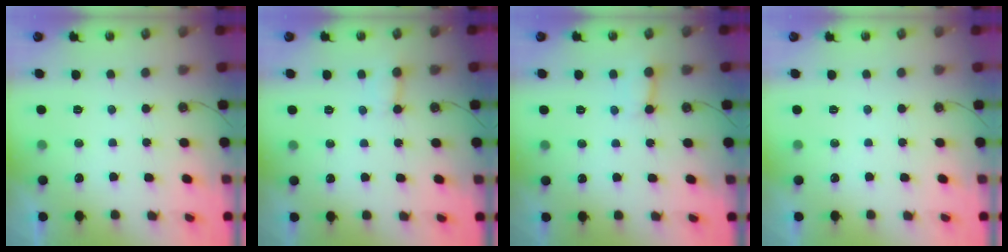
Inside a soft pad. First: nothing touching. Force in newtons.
{"total": 5.6, "press": 5.6, "slide": 0.5}
{"total": 6.1, "press": 6.1, "slide": 0.6}
{"total": 0.0}